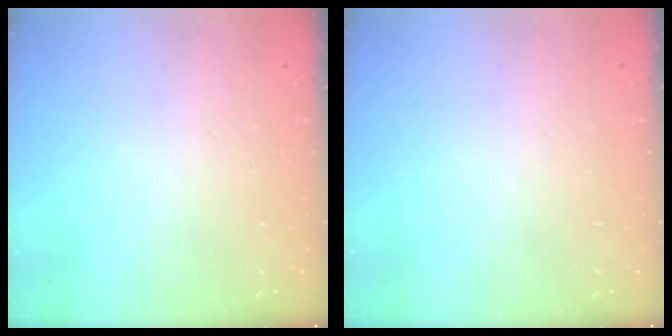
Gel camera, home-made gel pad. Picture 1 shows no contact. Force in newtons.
{"total": 0.0}